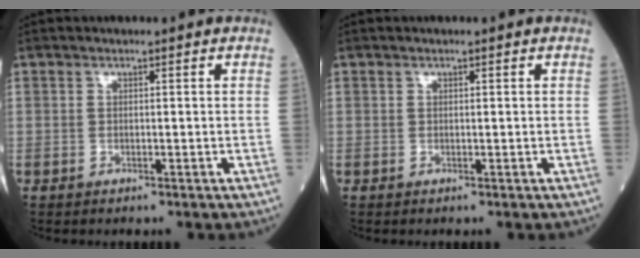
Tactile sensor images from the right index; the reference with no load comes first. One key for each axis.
{"total": 0.0}